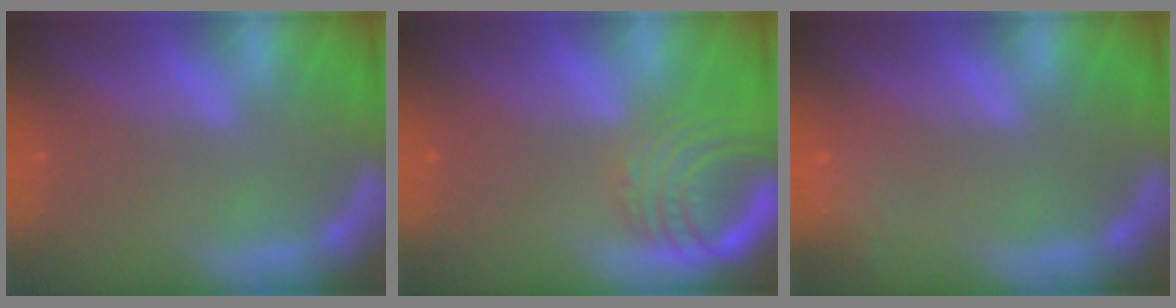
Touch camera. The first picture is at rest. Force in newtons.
{"total": 6.5}
{"total": 3.0}